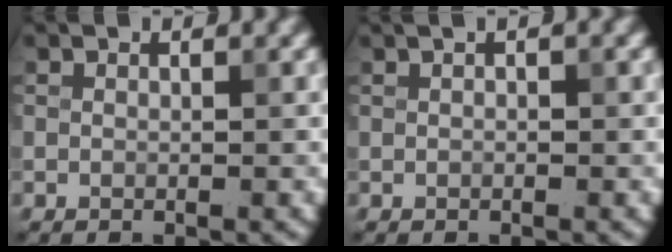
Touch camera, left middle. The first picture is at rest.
{"total": 1.8, "force": [0.9, 0.8, 1.3], "torque": [-0.007, 0.005, -0.005]}